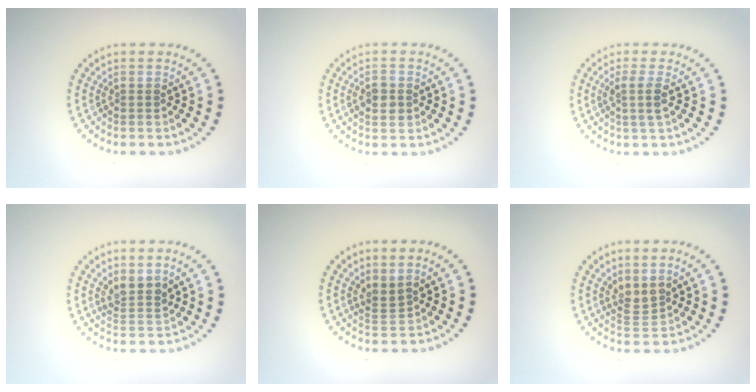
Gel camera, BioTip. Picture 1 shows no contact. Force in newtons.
{"total": 2.5, "press": 2.5, "slide": 0.2}
{"total": 1.9, "press": 1.5, "slide": 1.2}
{"total": 2.2, "press": 1.9, "slide": 1.2}
{"total": 1.7, "press": 1.2, "slide": 1.1}
{"total": 2.0, "press": 1.7, "slide": 1.1}